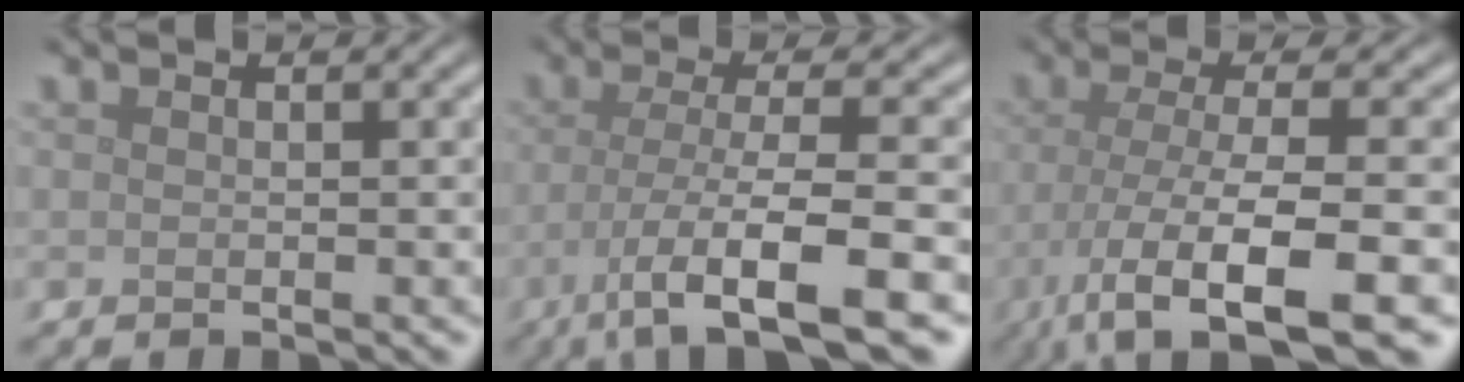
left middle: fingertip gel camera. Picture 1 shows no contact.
{"total": 8.2, "force": [-3.9, 1.9, 7.0], "torque": [-0.107, -0.007, -0.074]}
{"total": 9.8, "force": [-5.0, 2.9, 7.9], "torque": [-0.128, -0.016, -0.089]}